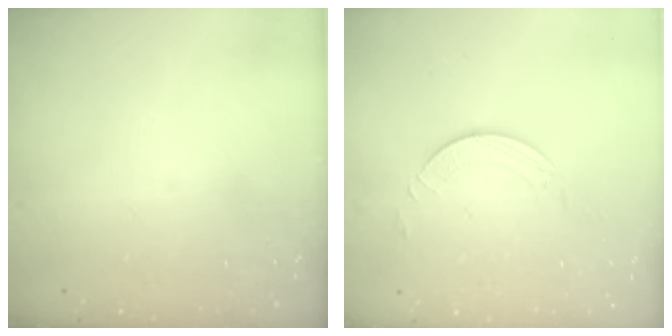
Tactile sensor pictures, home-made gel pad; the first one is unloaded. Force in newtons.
{"total": 2.8, "press": 2.8, "slide": 0.2}